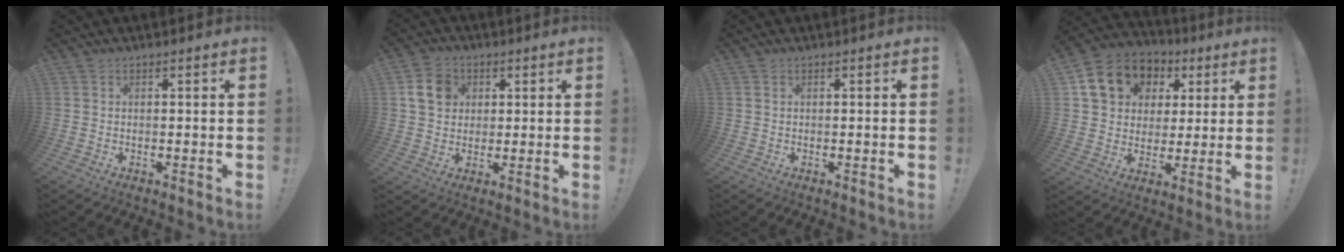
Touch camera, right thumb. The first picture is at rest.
{"total": 8.9, "force": [2.9, 7.5, 3.8], "torque": [-0.059, 0.003, 0.062]}
{"total": 0.0}
{"total": 14.7, "force": [6.2, 11.8, 6.3], "torque": [-0.087, -0.024, 0.129]}